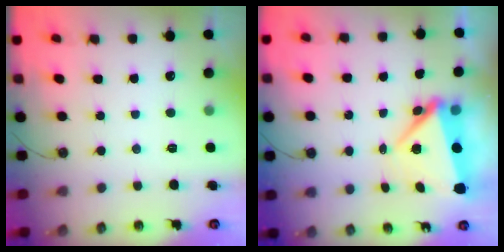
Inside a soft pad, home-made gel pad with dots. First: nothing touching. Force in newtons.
{"total": 6.8, "press": 6.7, "slide": 1.0}